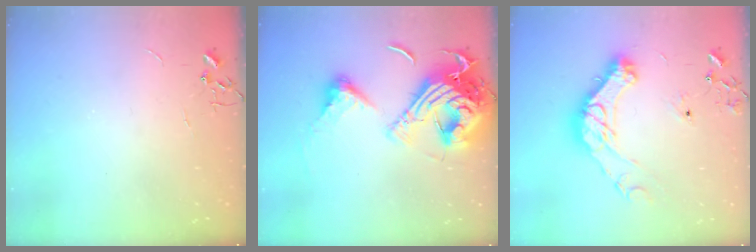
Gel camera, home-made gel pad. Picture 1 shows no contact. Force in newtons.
{"total": 22.1, "press": 22.0, "slide": 2.3}
{"total": 17.8, "press": 17.7, "slide": 1.8}